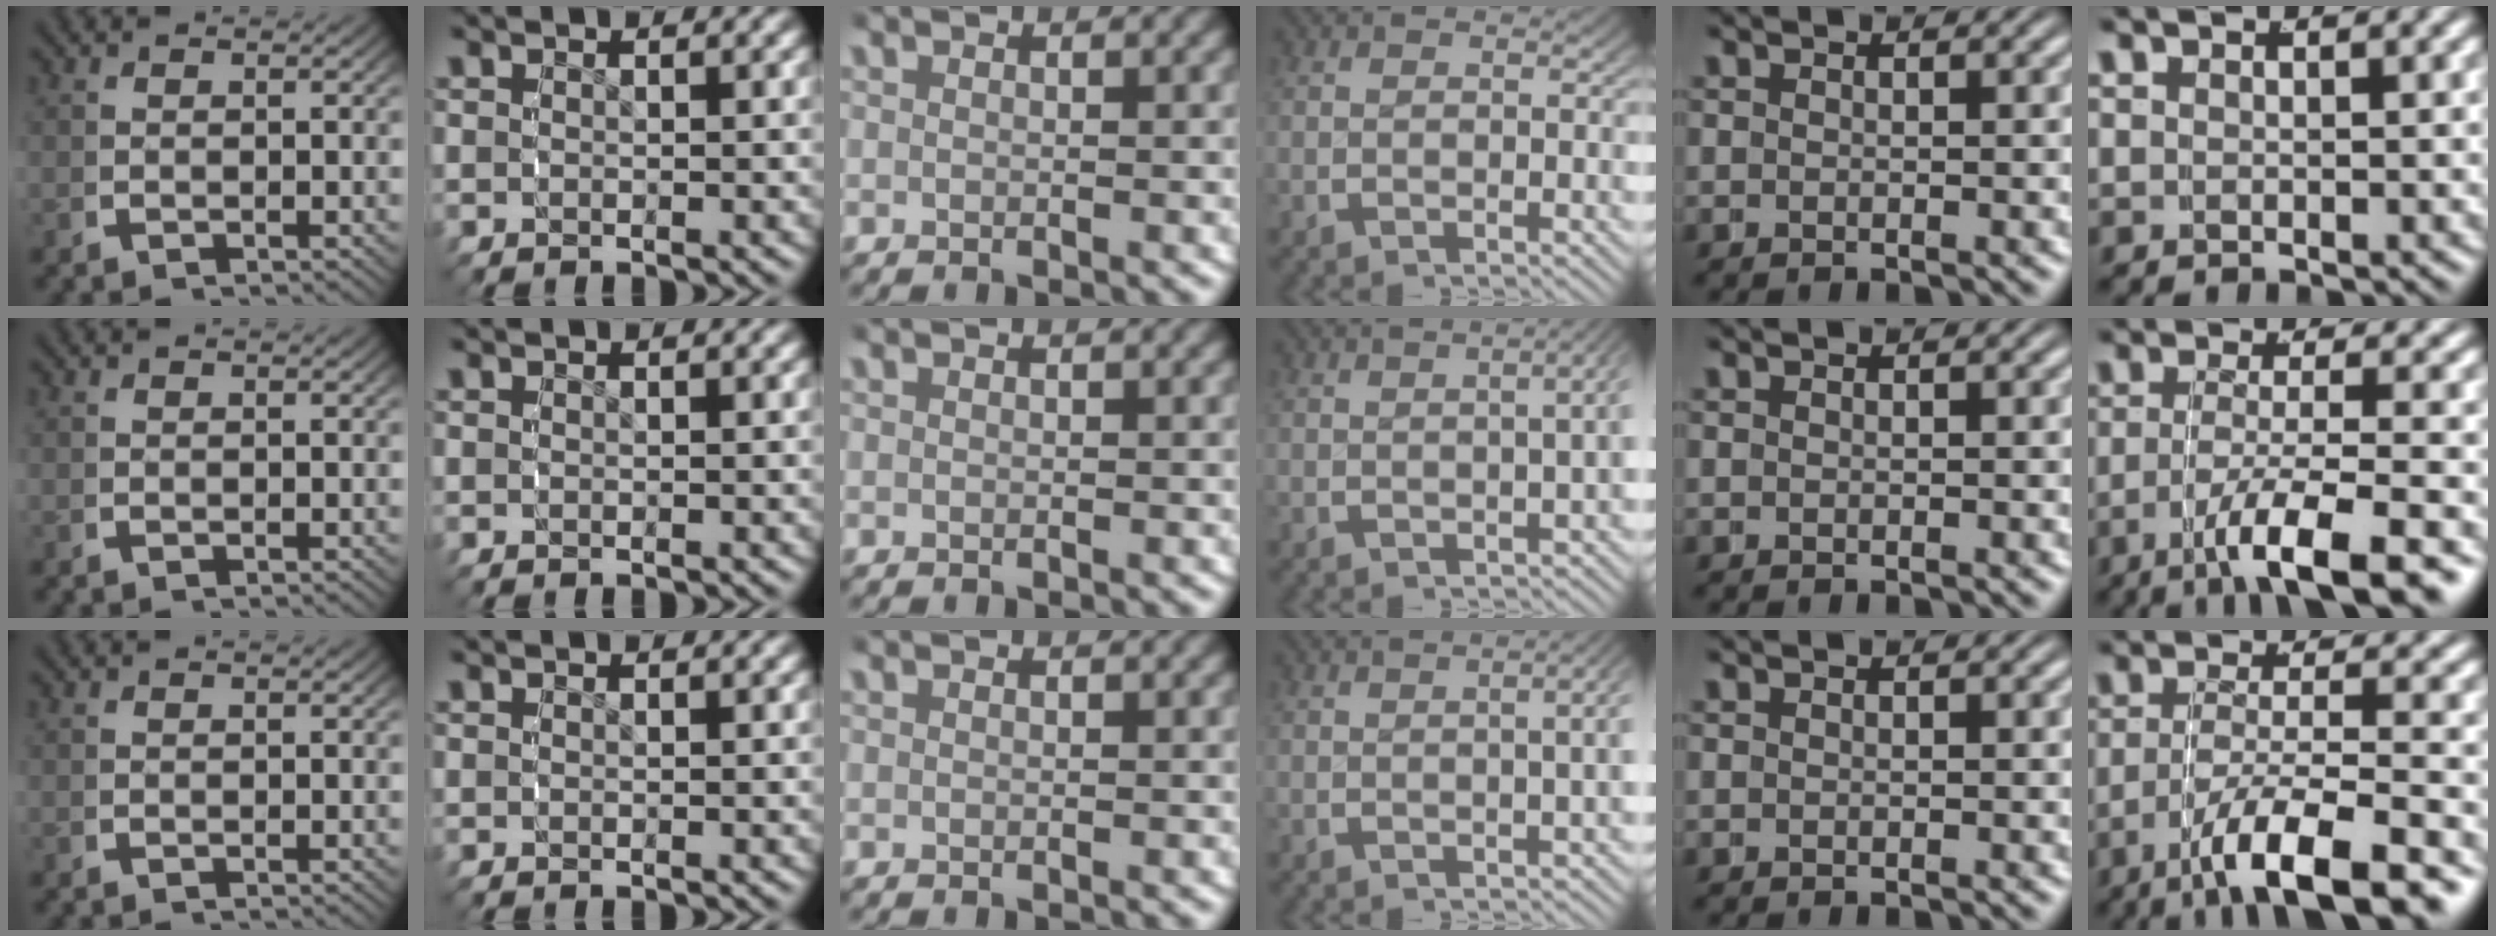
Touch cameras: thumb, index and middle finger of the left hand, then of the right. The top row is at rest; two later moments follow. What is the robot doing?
{"motion": "grasp_and_lifting", "object": "dispenser bottle"}